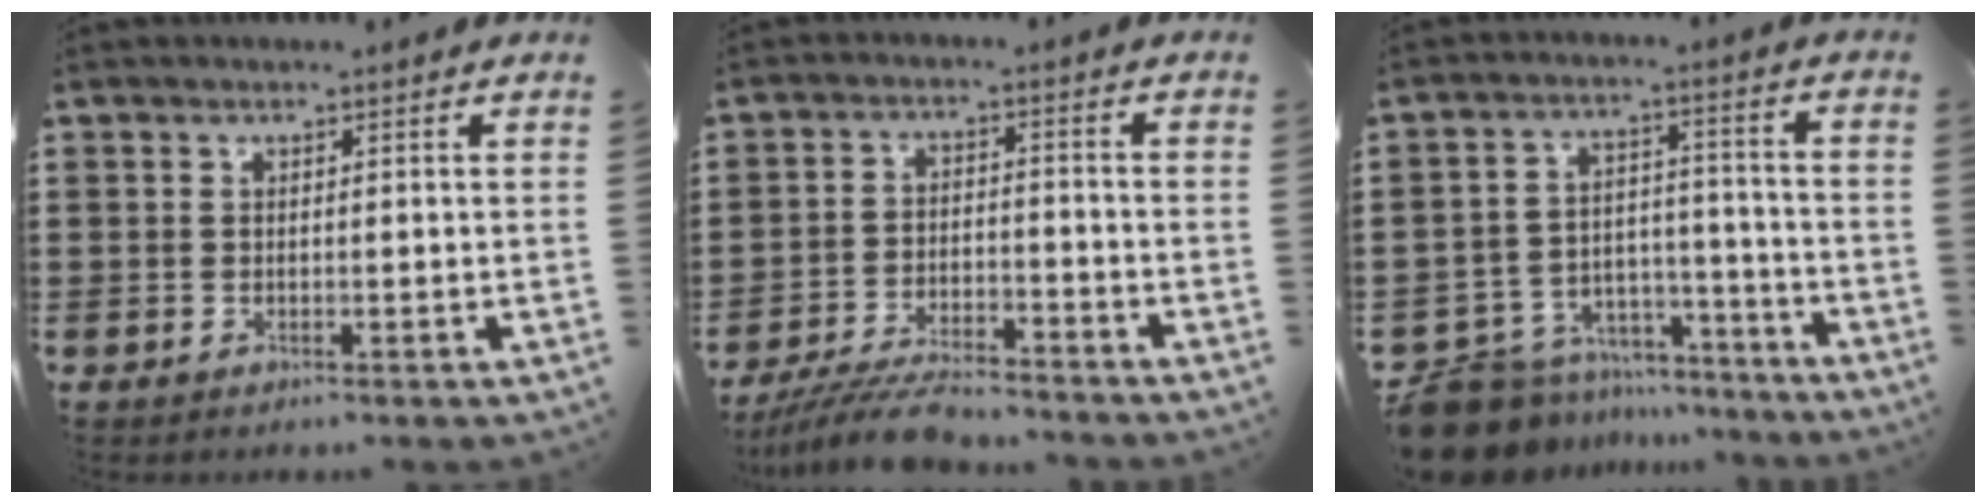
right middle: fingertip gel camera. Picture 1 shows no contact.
{"total": 6.6, "force": [-6.2, 0.7, 2.1], "torque": [-0.042, 0.002, -0.119]}
{"total": 8.8, "force": [-8.3, 2.9, 0.6], "torque": [-0.034, 0.018, -0.166]}